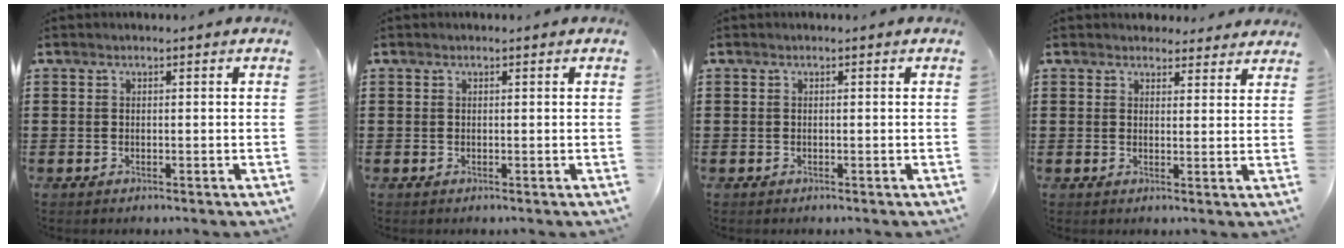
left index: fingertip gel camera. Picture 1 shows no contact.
{"total": 0.0}
{"total": 0.0}
{"total": 3.4, "force": [3.2, 0.9, 0.3], "torque": [-0.007, -0.010, 0.060]}